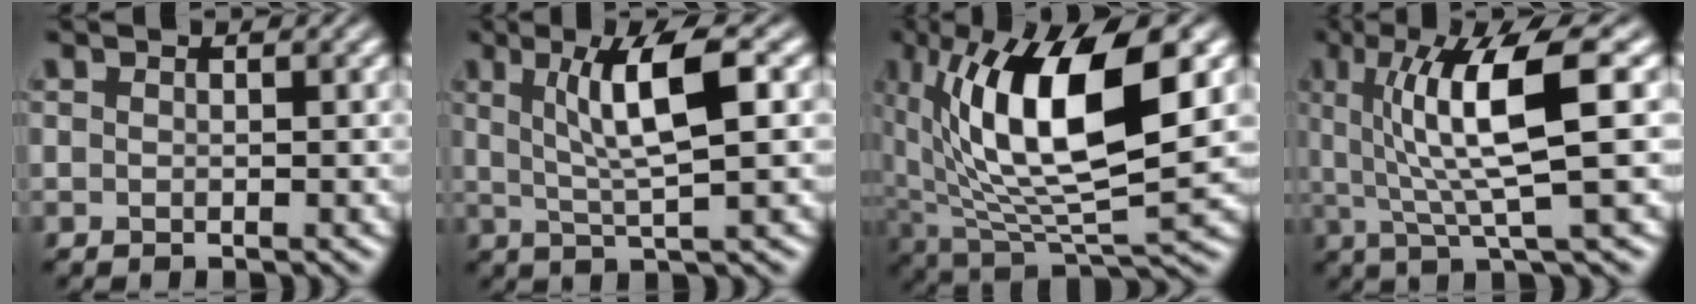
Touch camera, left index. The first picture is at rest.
{"total": 6.4, "force": [1.7, 1.2, 6.0], "torque": [-0.100, 0.006, 0.033]}
{"total": 13.8, "force": [3.7, 5.1, 12.3], "torque": [-0.205, 0.002, 0.067]}
{"total": 8.5, "force": [1.6, 1.7, 8.2], "torque": [-0.130, 0.001, 0.030]}